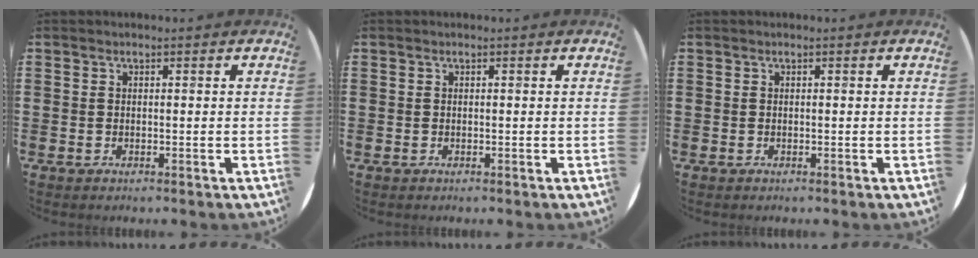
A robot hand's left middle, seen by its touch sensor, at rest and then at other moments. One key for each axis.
{"total": 0.0}
{"total": 0.0}